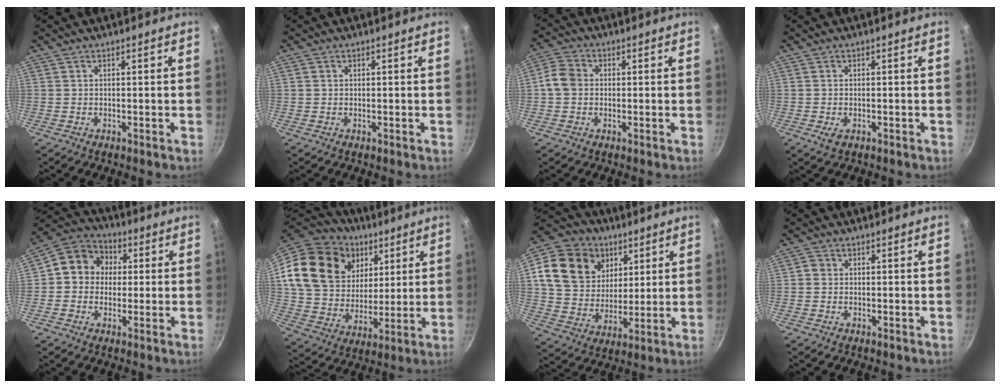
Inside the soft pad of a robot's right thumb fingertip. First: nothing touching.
{"total": 0.6, "force": [0.1, 0.5, 0.2], "torque": [-0.001, 0.003, 0.001]}
{"total": 5.1, "force": [-0.1, 4.4, 2.7], "torque": [-0.038, 0.011, -0.018]}
{"total": 1.6, "force": [-0.5, 1.0, 1.2], "torque": [-0.022, -0.005, -0.007]}
{"total": 9.8, "force": [0.9, 8.7, 4.3], "torque": [-0.036, 0.020, -0.008]}
{"total": 26.9, "force": [11.0, 19.5, 15.0], "torque": [-0.264, -0.009, 0.206]}
{"total": 20.6, "force": [7.9, 16.1, 10.0], "torque": [-0.171, -0.010, 0.143]}
{"total": 1.2, "force": [-0.2, 1.1, 0.4], "torque": [-0.005, 0.004, -0.007]}